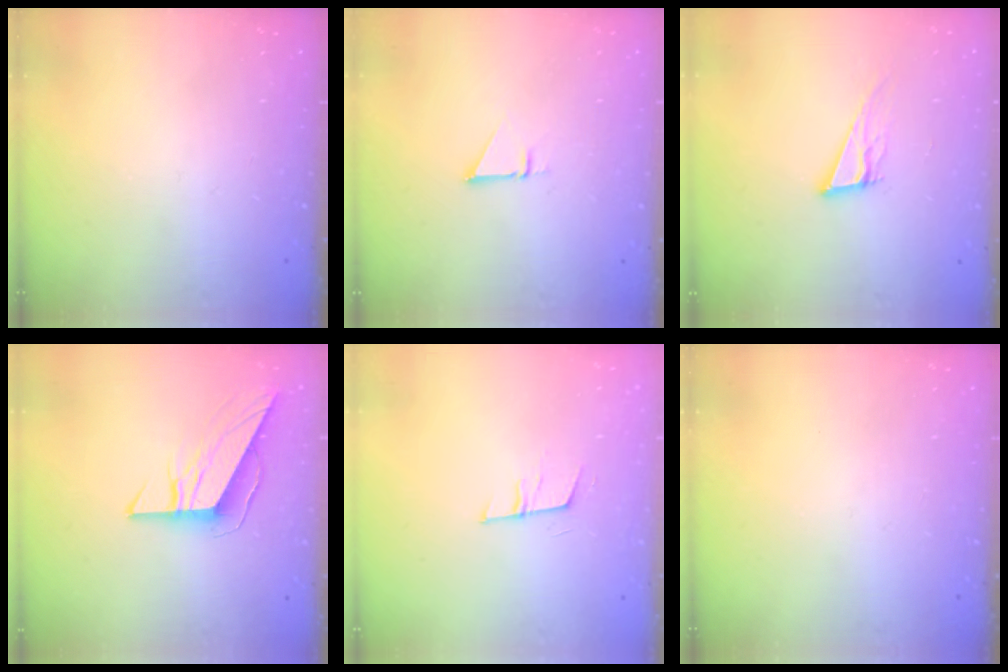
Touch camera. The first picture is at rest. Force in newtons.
{"total": 1.4, "press": 1.4, "slide": 0.0}
{"total": 9.2, "press": 8.4, "slide": 3.5}
{"total": 8.3, "press": 8.3, "slide": 0.2}
{"total": 6.2, "press": 5.6, "slide": 2.7}
{"total": 0.0}